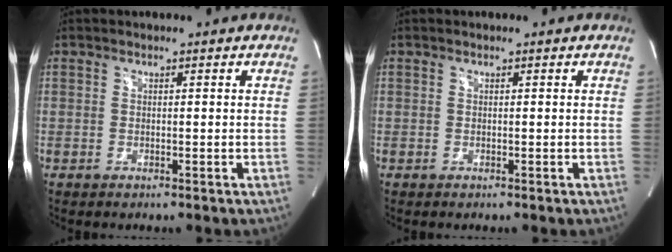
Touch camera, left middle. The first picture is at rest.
{"total": 0.0}